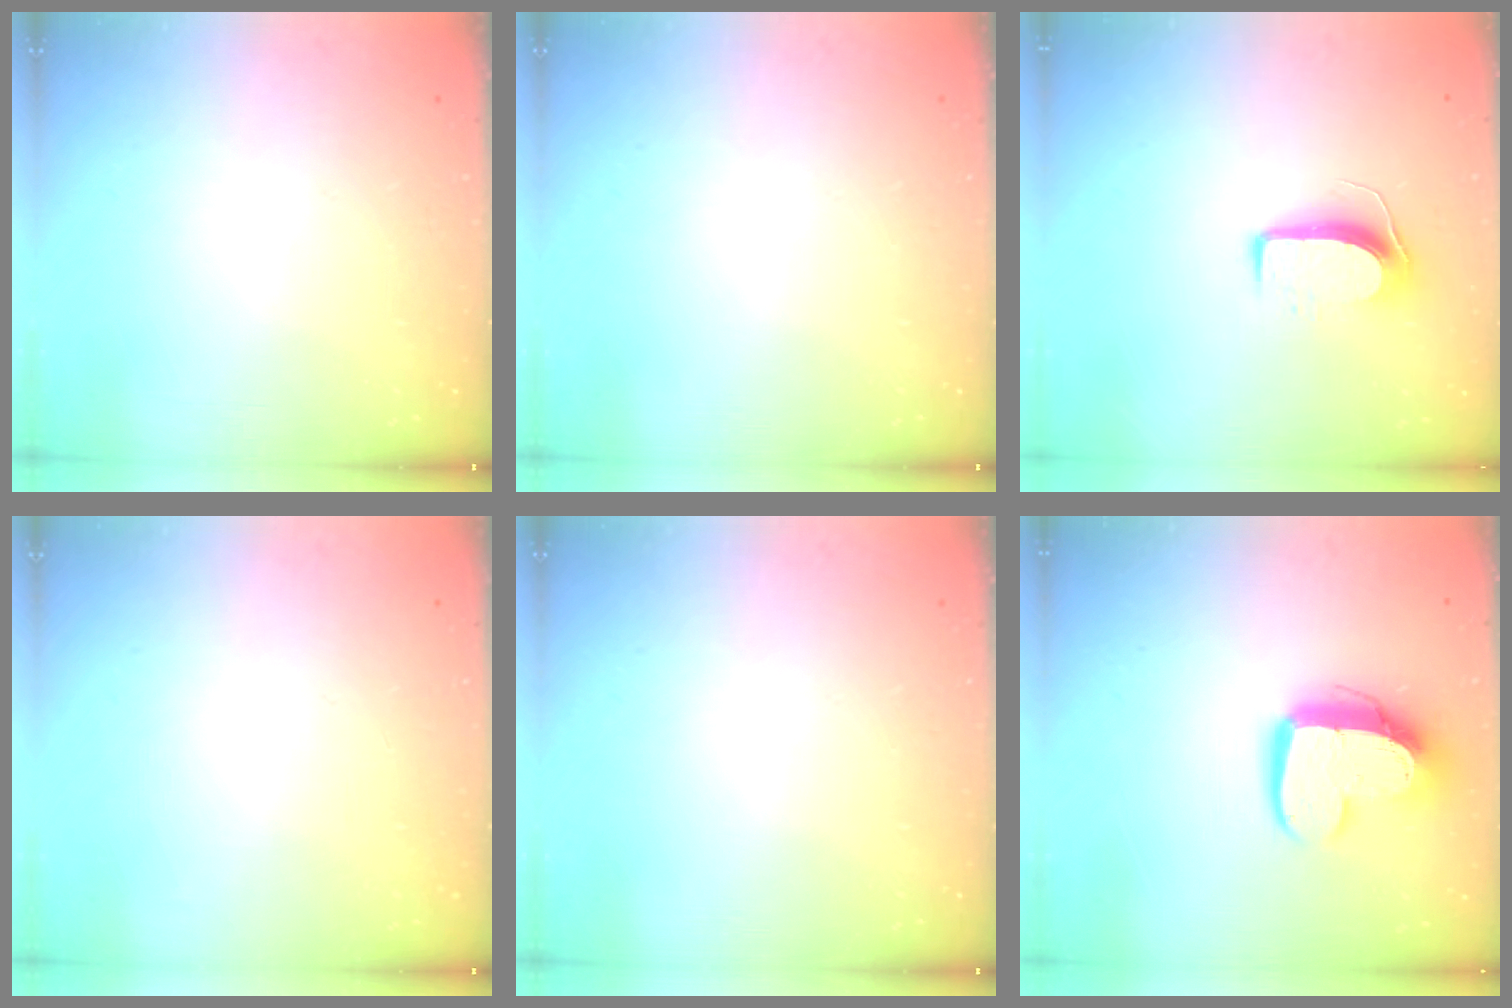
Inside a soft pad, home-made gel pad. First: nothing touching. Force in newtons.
{"total": 0.0}
{"total": 8.7, "press": 8.7, "slide": 0.7}
{"total": 0.0}
{"total": 0.0}
{"total": 13.5, "press": 13.5, "slide": 1.1}